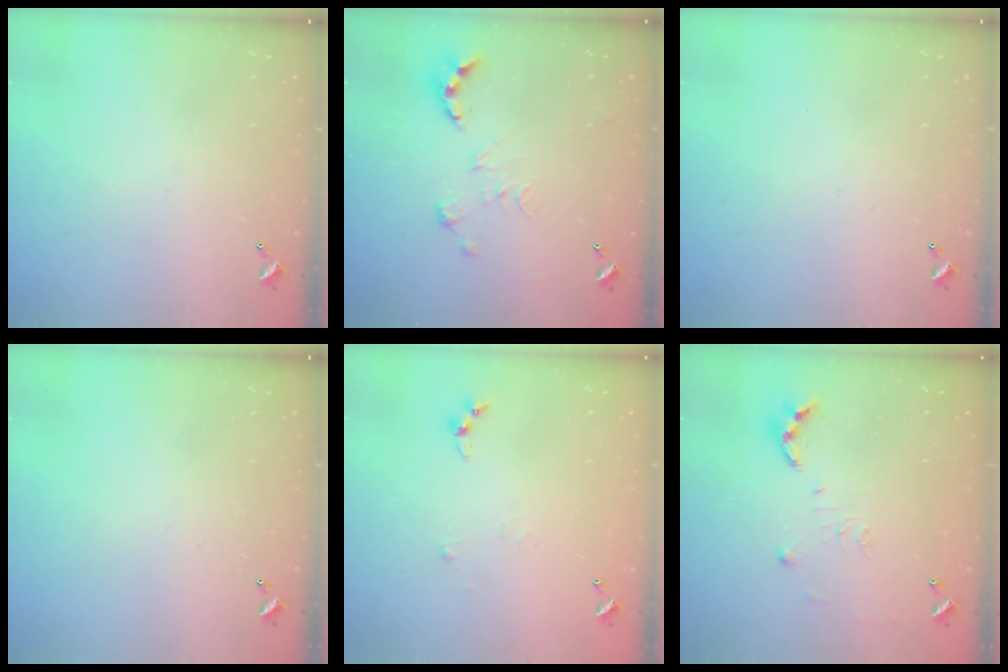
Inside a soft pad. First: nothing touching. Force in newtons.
{"total": 0.0}
{"total": 0.0}
{"total": 0.0}
{"total": 3.3, "press": 3.3, "slide": 0.5}
{"total": 7.0, "press": 7.0, "slide": 0.5}